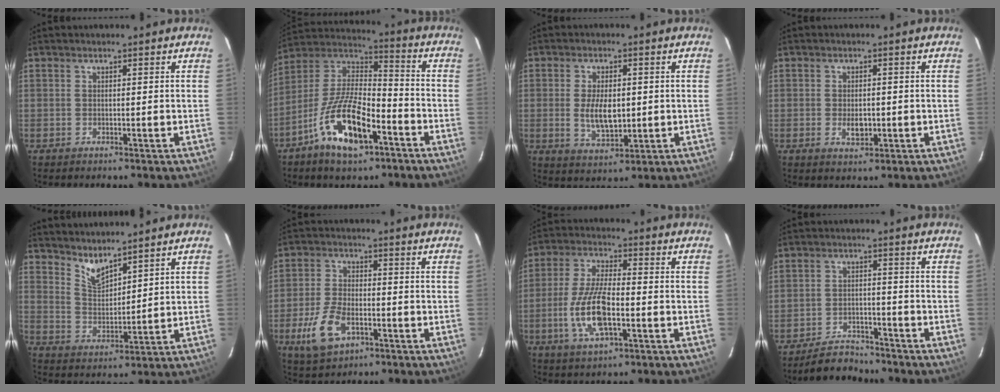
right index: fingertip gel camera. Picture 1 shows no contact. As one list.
[{"total": 16.3, "force": [-8.6, 6.5, 12.3], "torque": [-0.244, -0.003, -0.158]}, {"total": 7.3, "force": [-0.2, 3.8, 6.3], "torque": [-0.118, -0.007, 0.003]}, {"total": 3.3, "force": [-0.6, 2.0, 2.5], "torque": [-0.042, -0.004, -0.007]}, {"total": 5.5, "force": [4.8, 1.2, 2.4], "torque": [-0.042, -0.007, 0.094]}, {"total": 10.2, "force": [-4.4, 5.6, 7.2], "torque": [-0.167, -0.004, -0.077]}, {"total": 11.9, "force": [-3.3, 4.2, 10.6], "torque": [-0.222, -0.005, -0.061]}, {"total": 6.6, "force": [-6.0, 2.5, 1.0], "torque": [-0.044, 0.012, -0.091]}]